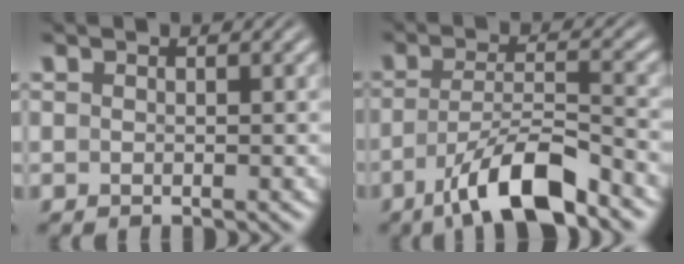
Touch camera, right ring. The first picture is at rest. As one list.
[{"total": 6.3, "force": [-3.6, 1.5, 5.0], "torque": [-0.076, -0.019, -0.051]}]